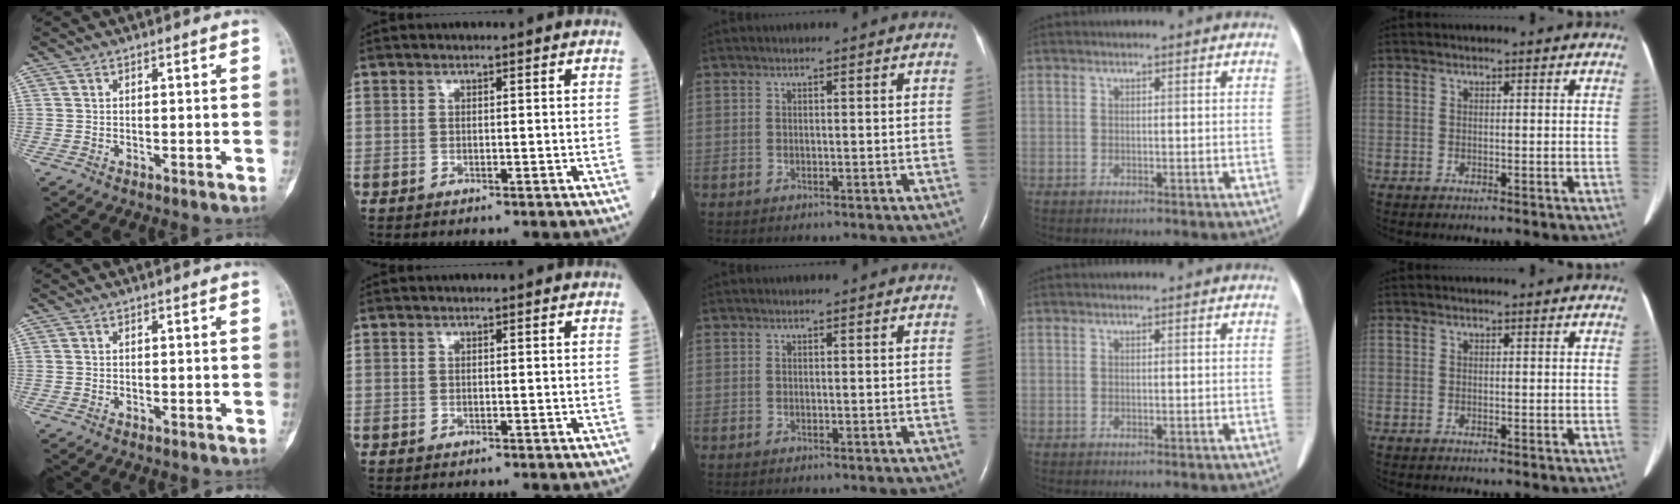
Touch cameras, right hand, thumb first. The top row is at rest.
{}